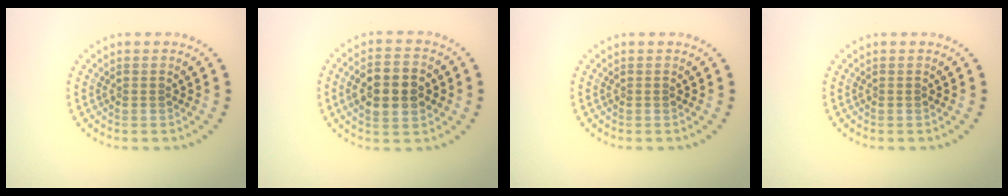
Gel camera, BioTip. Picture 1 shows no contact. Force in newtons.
{"total": 5.6, "press": 5.5, "slide": 0.4}
{"total": 0.0}
{"total": 0.0}